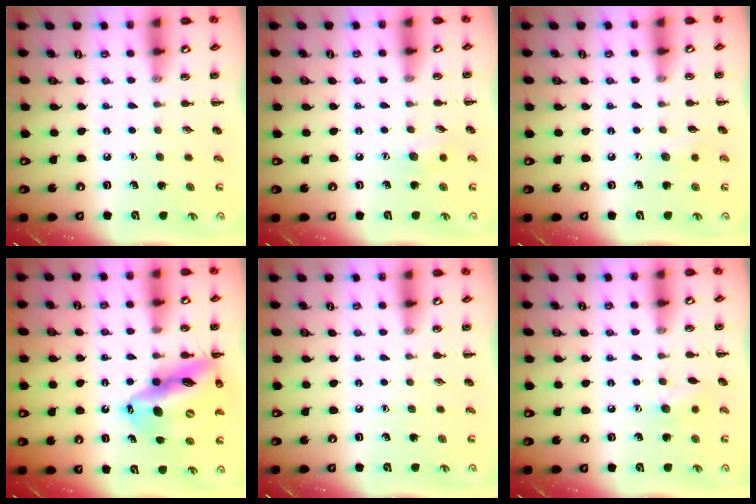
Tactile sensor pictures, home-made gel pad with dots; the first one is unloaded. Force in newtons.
{"total": 6.7, "press": 6.5, "slide": 1.7}
{"total": 4.3, "press": 4.2, "slide": 1.0}
{"total": 19.5, "press": 18.8, "slide": 4.9}
{"total": 0.0}
{"total": 6.1, "press": 6.1, "slide": 0.9}